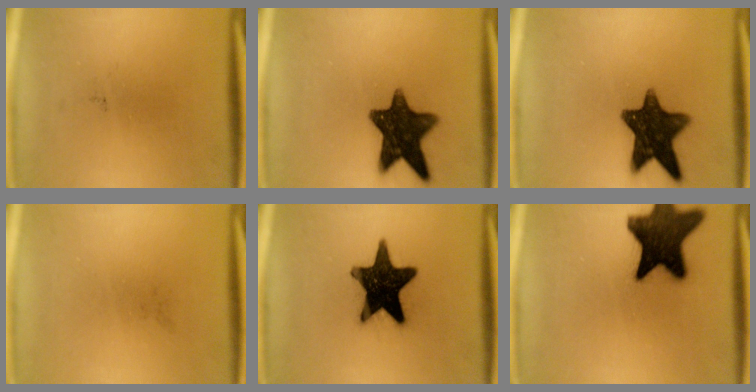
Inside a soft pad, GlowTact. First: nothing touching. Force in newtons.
{"total": 12.7}
{"total": 12.7}
{"total": 0.0}
{"total": 17.4}
{"total": 17.7}